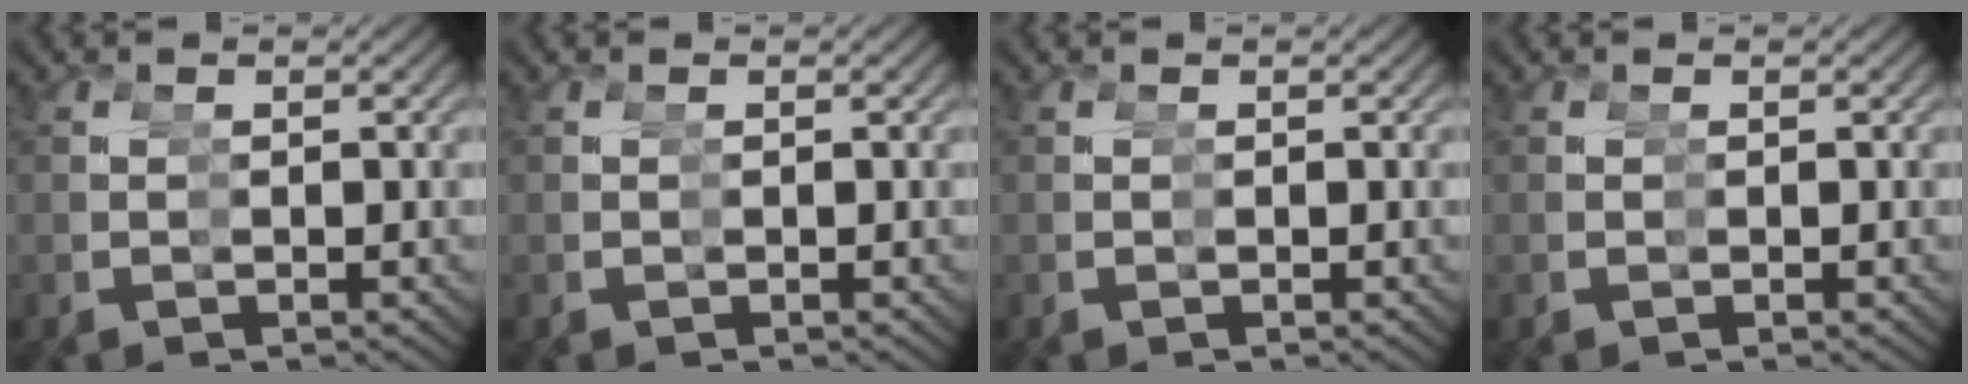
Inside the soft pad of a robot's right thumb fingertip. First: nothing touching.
{"total": 0.0}
{"total": 0.0}
{"total": 0.0}